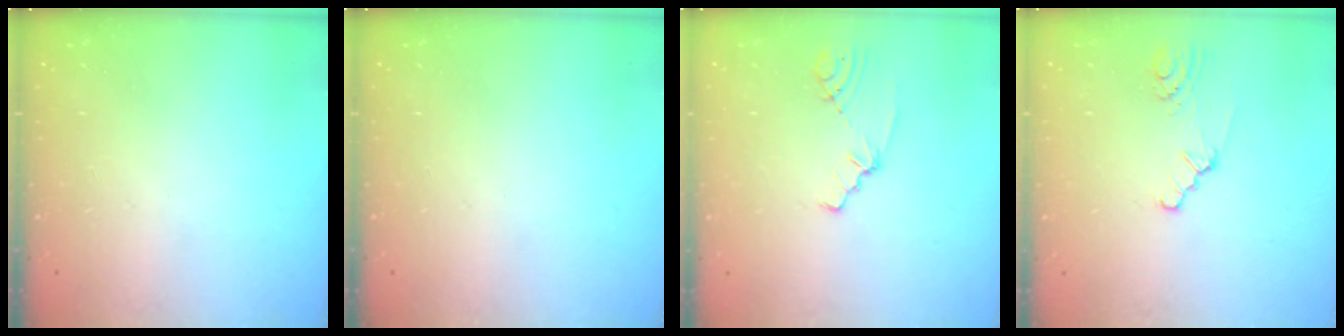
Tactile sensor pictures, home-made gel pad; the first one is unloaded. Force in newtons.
{"total": 0.0}
{"total": 1.8, "press": 1.8, "slide": 0.2}
{"total": 2.3, "press": 2.3, "slide": 0.4}